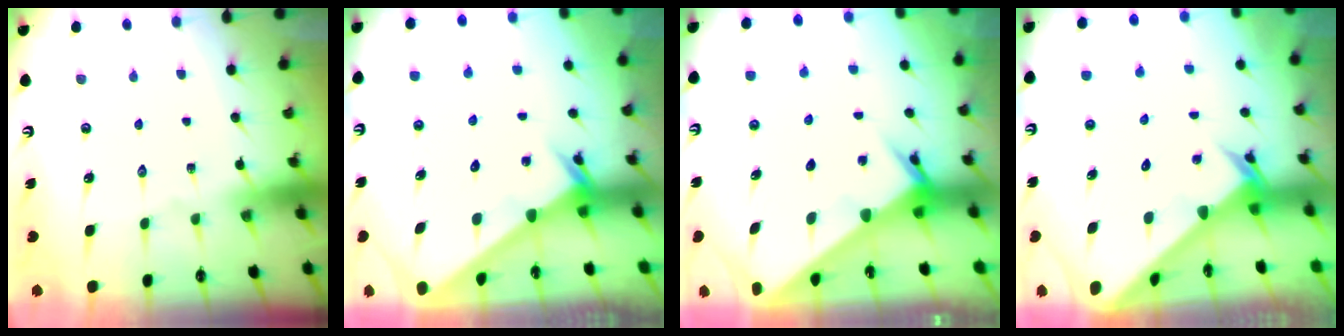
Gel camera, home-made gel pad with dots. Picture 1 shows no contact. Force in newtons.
{"total": 2.6, "press": 2.6, "slide": 0.1}
{"total": 3.6, "press": 3.6, "slide": 0.4}
{"total": 3.0, "press": 3.0, "slide": 0.2}